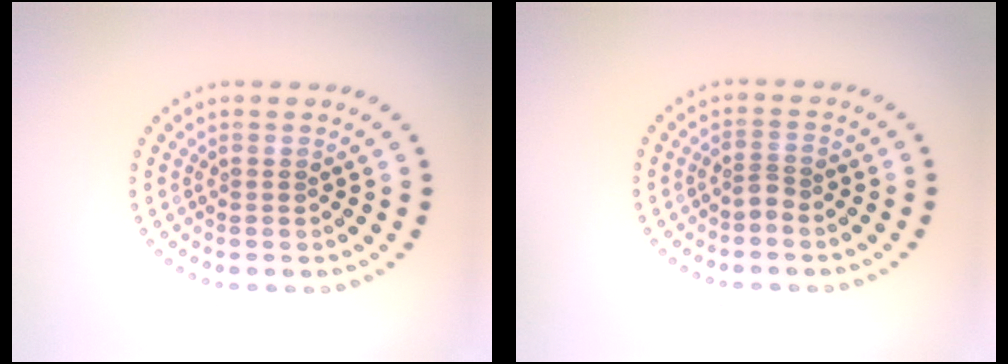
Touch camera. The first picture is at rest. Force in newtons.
{"total": 1.1, "press": 0.8, "slide": 0.8}